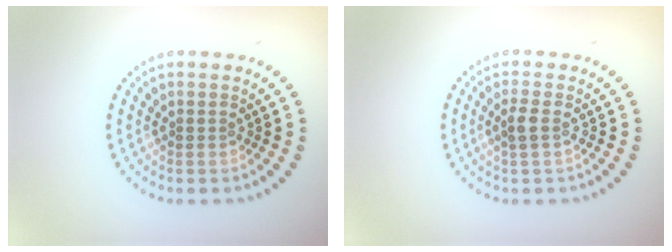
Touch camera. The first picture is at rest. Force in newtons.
{"total": 1.3, "press": 1.2, "slide": 0.4}